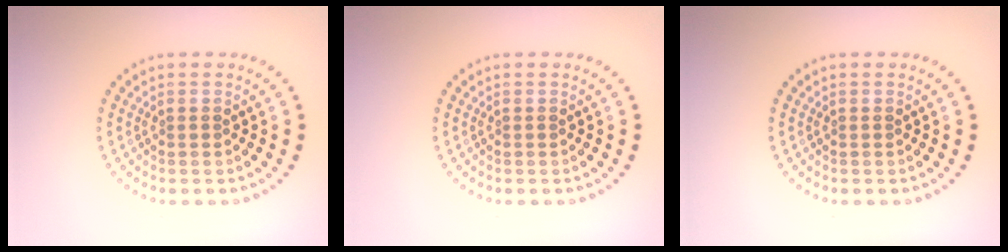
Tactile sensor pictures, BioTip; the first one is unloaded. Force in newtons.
{"total": 0.0}
{"total": 0.0}